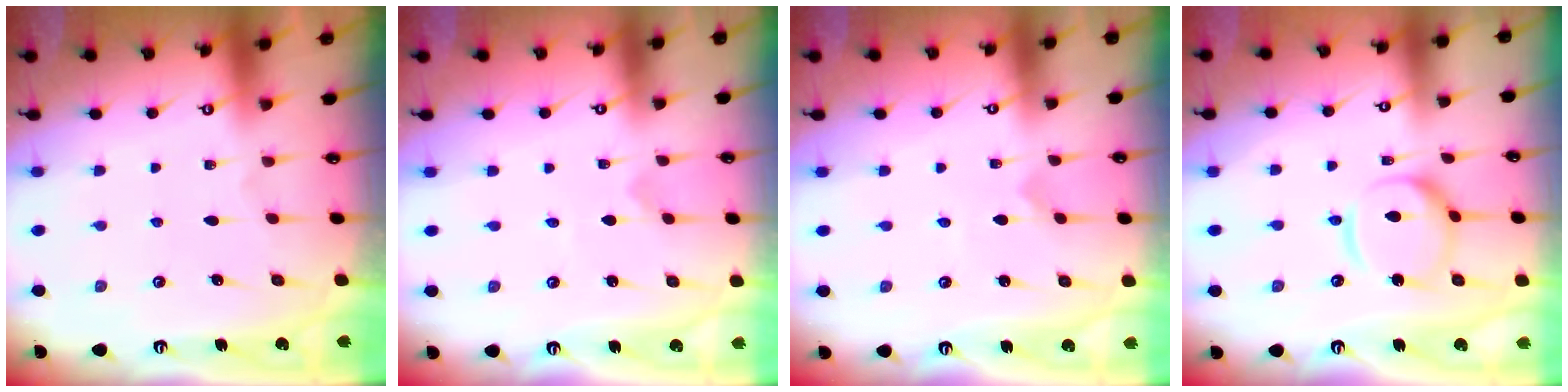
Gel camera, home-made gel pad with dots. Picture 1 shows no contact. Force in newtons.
{"total": 0.0}
{"total": 0.0}
{"total": 11.3, "press": 11.3, "slide": 1.0}